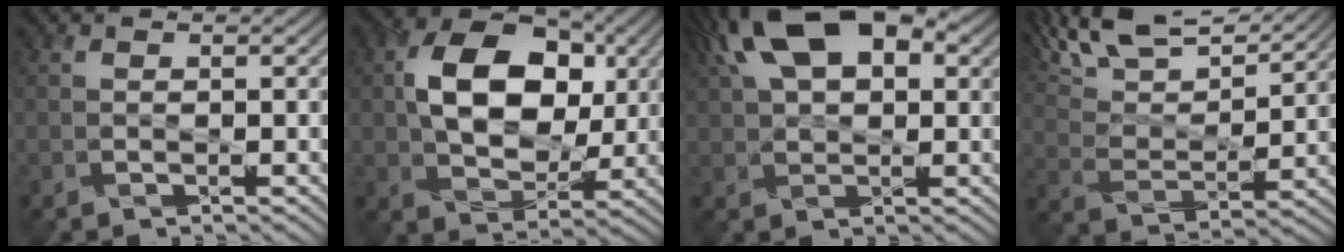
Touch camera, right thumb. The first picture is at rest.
{"total": 11.5, "force": [2.2, 7.9, 8.2], "torque": [-0.151, 0.008, 0.032]}
{"total": 15.6, "force": [6.8, 8.1, 11.5], "torque": [-0.222, 0.043, 0.096]}
{"total": 14.3, "force": [11.2, 4.2, 7.9], "torque": [-0.187, 0.010, 0.181]}